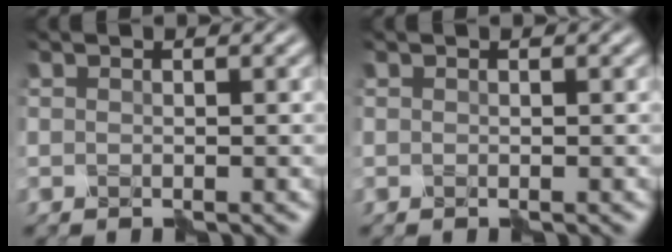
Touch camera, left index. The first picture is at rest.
{"total": 0.0}